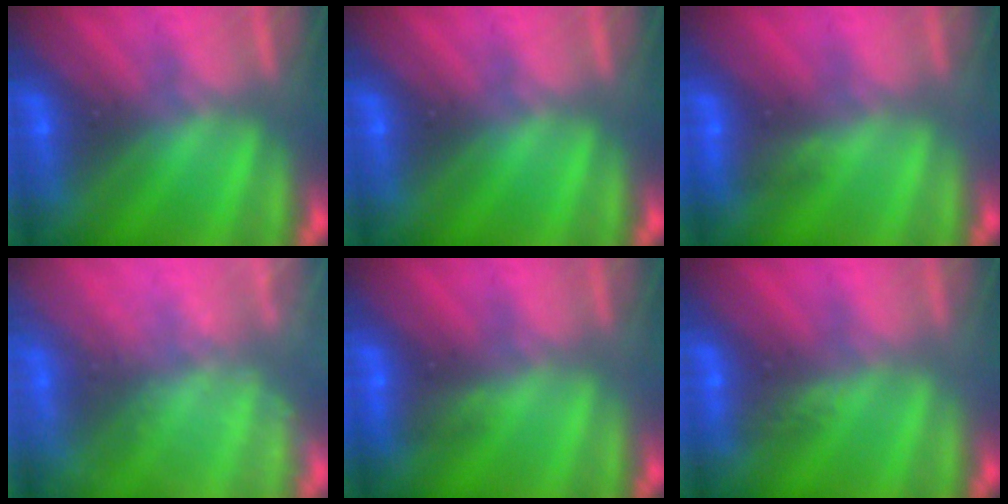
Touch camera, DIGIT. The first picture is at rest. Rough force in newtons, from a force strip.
{"total": 0.0}
{"total": 2.9}
{"total": 2.5}
{"total": 2.9}
{"total": 2.8}